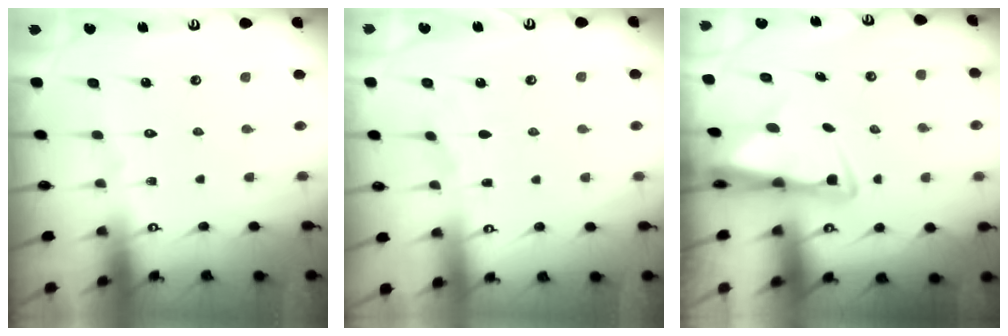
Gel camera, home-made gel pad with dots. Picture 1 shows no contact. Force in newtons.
{"total": 1.6, "press": 1.6, "slide": 0.3}
{"total": 3.3, "press": 3.3, "slide": 0.6}